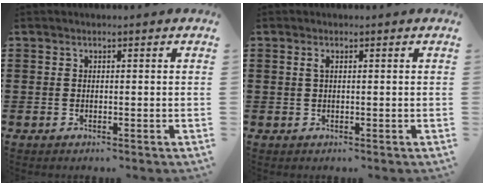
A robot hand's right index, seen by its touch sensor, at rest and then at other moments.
{"total": 0.8, "force": [0.2, 0.2, 0.8], "torque": [-0.016, 0.002, 0.003]}